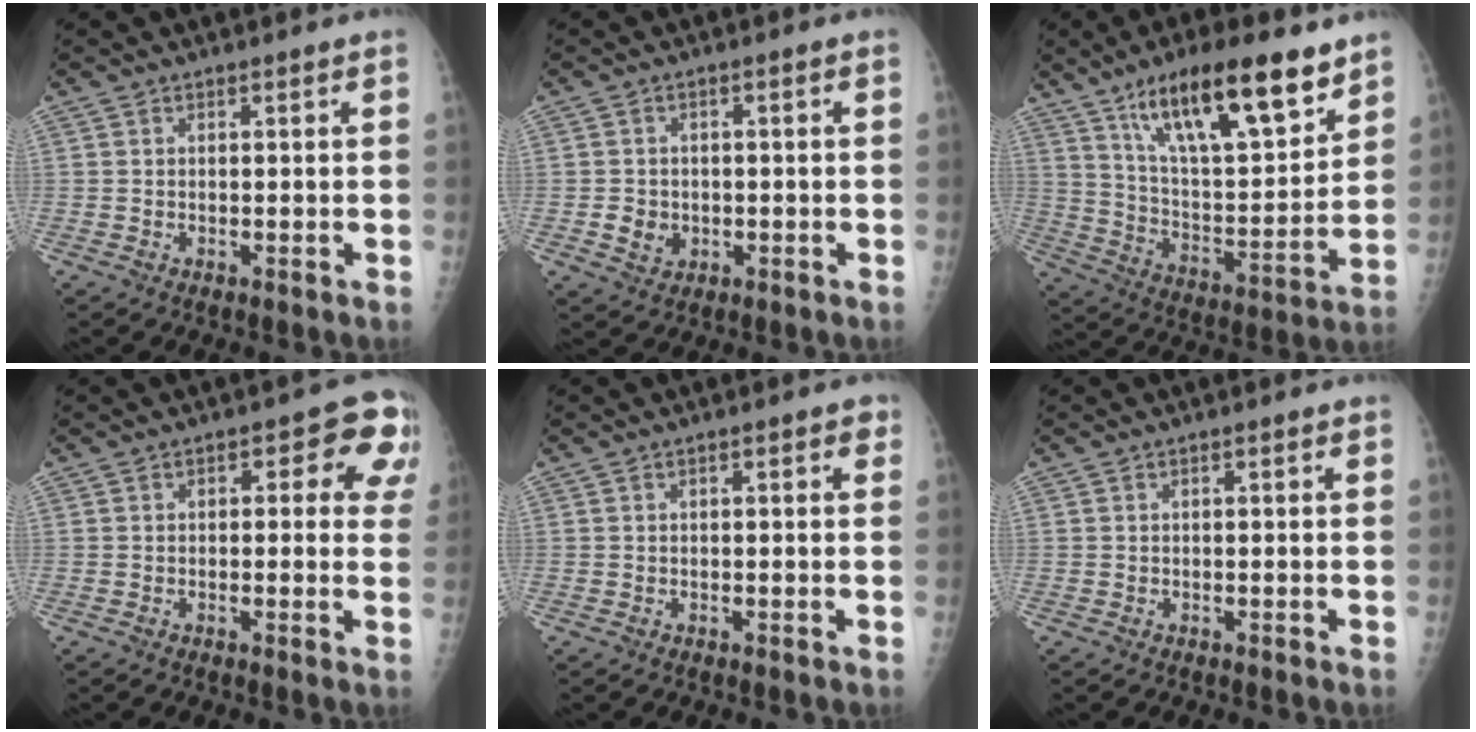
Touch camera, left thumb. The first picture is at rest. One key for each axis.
{"total": 3.9, "fx": -0.9, "fy": 3.4, "fz": 1.8, "tx": -0.017, "ty": 0.005, "tz": -0.007}
{"total": 22.7, "fx": 14.1, "fy": 6.8, "fz": 16.3, "tx": -0.240, "ty": -0.051, "tz": 0.244}
{"total": 9.0, "fx": 2.8, "fy": 4.6, "fz": 7.2, "tx": -0.029, "ty": 0.003, "tz": 0.020}
{"total": 2.2, "fx": 0.8, "fy": 0.9, "fz": 1.8, "tx": -0.018, "ty": 0.002, "tz": 0.006}
{"total": 0.6, "fx": 0.2, "fy": 0.2, "fz": 0.6, "tx": -0.009, "ty": 0.002, "tz": 0.002}